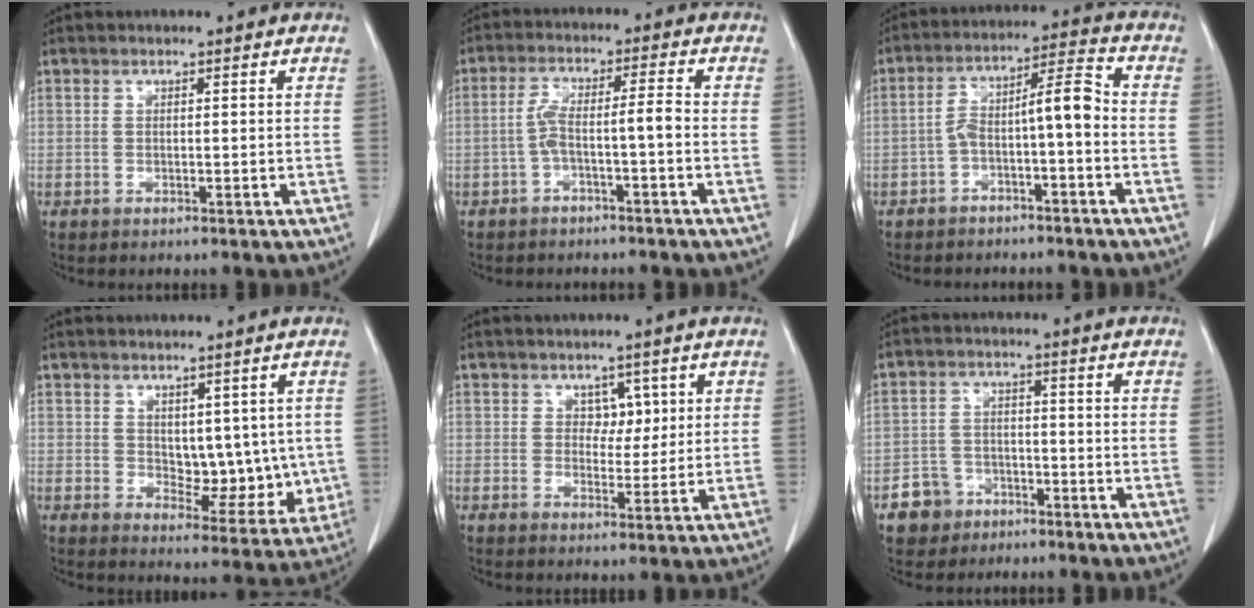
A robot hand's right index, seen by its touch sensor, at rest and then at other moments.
{"total": 5.0, "force": [-1.6, 0.4, 4.7], "torque": [-0.095, 0.024, -0.024]}
{"total": 7.9, "force": [-2.2, 1.5, 7.4], "torque": [-0.129, 0.040, -0.037]}
{"total": 7.9, "force": [1.2, 4.9, 6.0], "torque": [-0.059, -0.002, 0.031]}
{"total": 3.3, "force": [1.4, 2.4, 1.7], "torque": [-0.013, 0.002, 0.021]}
{"total": 5.3, "force": [-3.2, 4.2, 0.5], "torque": [-0.003, 0.013, -0.052]}